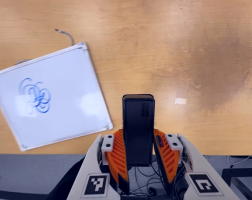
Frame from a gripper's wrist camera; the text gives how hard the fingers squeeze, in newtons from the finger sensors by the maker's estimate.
{"total": 4.4, "left": 3.1, "right": 5.7}